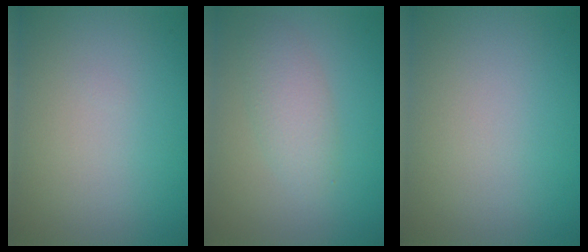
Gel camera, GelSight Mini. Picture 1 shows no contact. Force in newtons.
{"total": 2.7, "press": 2.7, "slide": 0.1}
{"total": 0.0}